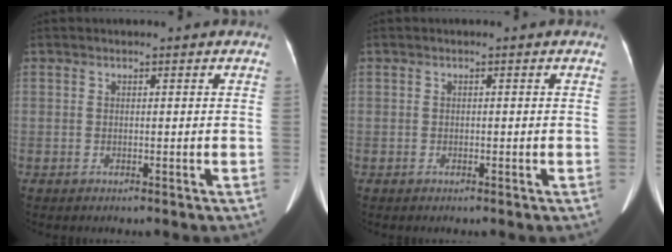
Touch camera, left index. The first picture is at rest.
{"total": 0.0}